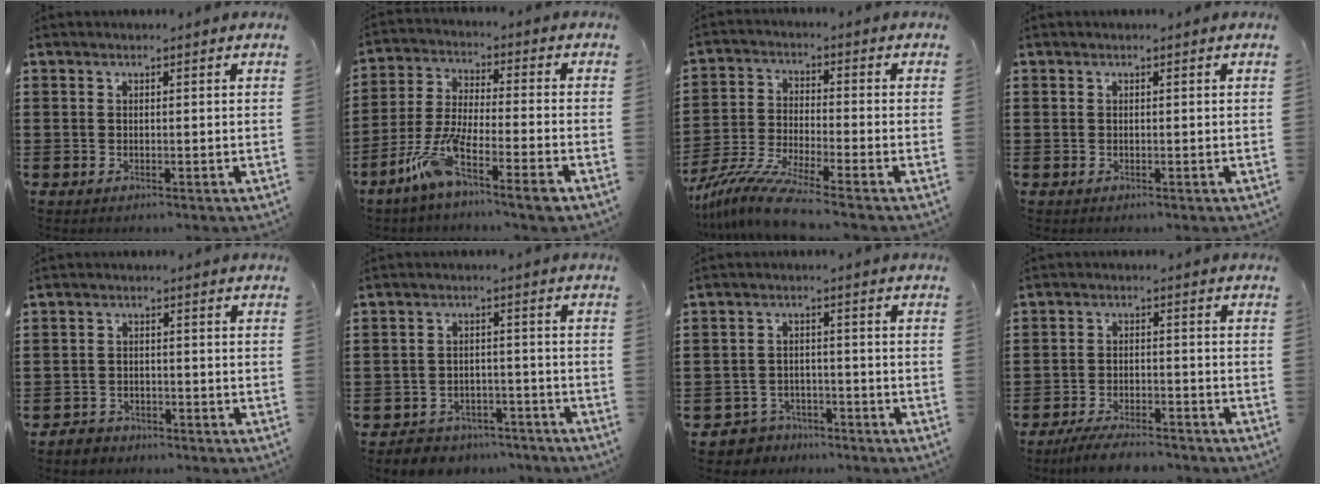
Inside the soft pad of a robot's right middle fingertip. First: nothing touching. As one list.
[{"total": 9.5, "force": [-6.1, 1.3, 7.1], "torque": [-0.163, -0.008, -0.122]}, {"total": 8.3, "force": [-6.9, 0.3, 4.6], "torque": [-0.109, -0.012, -0.138]}, {"total": 0.0}, {"total": 2.1, "force": [-1.9, 0.7, -0.2], "torque": [-0.004, 0.003, -0.044]}, {"total": 4.0, "force": [-3.9, 1.0, -0.2], "torque": [-0.003, 0.005, -0.084]}, {"total": 3.2, "force": [-3.0, 1.1, -0.1], "torque": [-0.016, 0.000, -0.068]}, {"total": 4.9, "force": [-4.6, 0.6, 1.5], "torque": [-0.031, 0.000, -0.091]}]